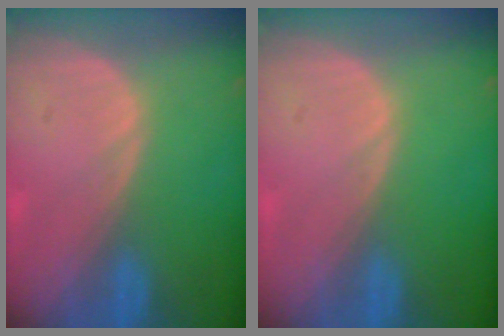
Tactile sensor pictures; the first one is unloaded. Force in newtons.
{"total": 0.0}